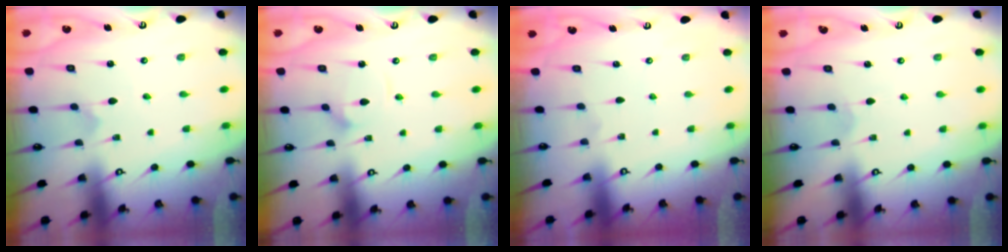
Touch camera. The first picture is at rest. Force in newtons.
{"total": 2.6, "press": 2.5, "slide": 0.3}
{"total": 0.0}
{"total": 2.1, "press": 2.1, "slide": 0.3}